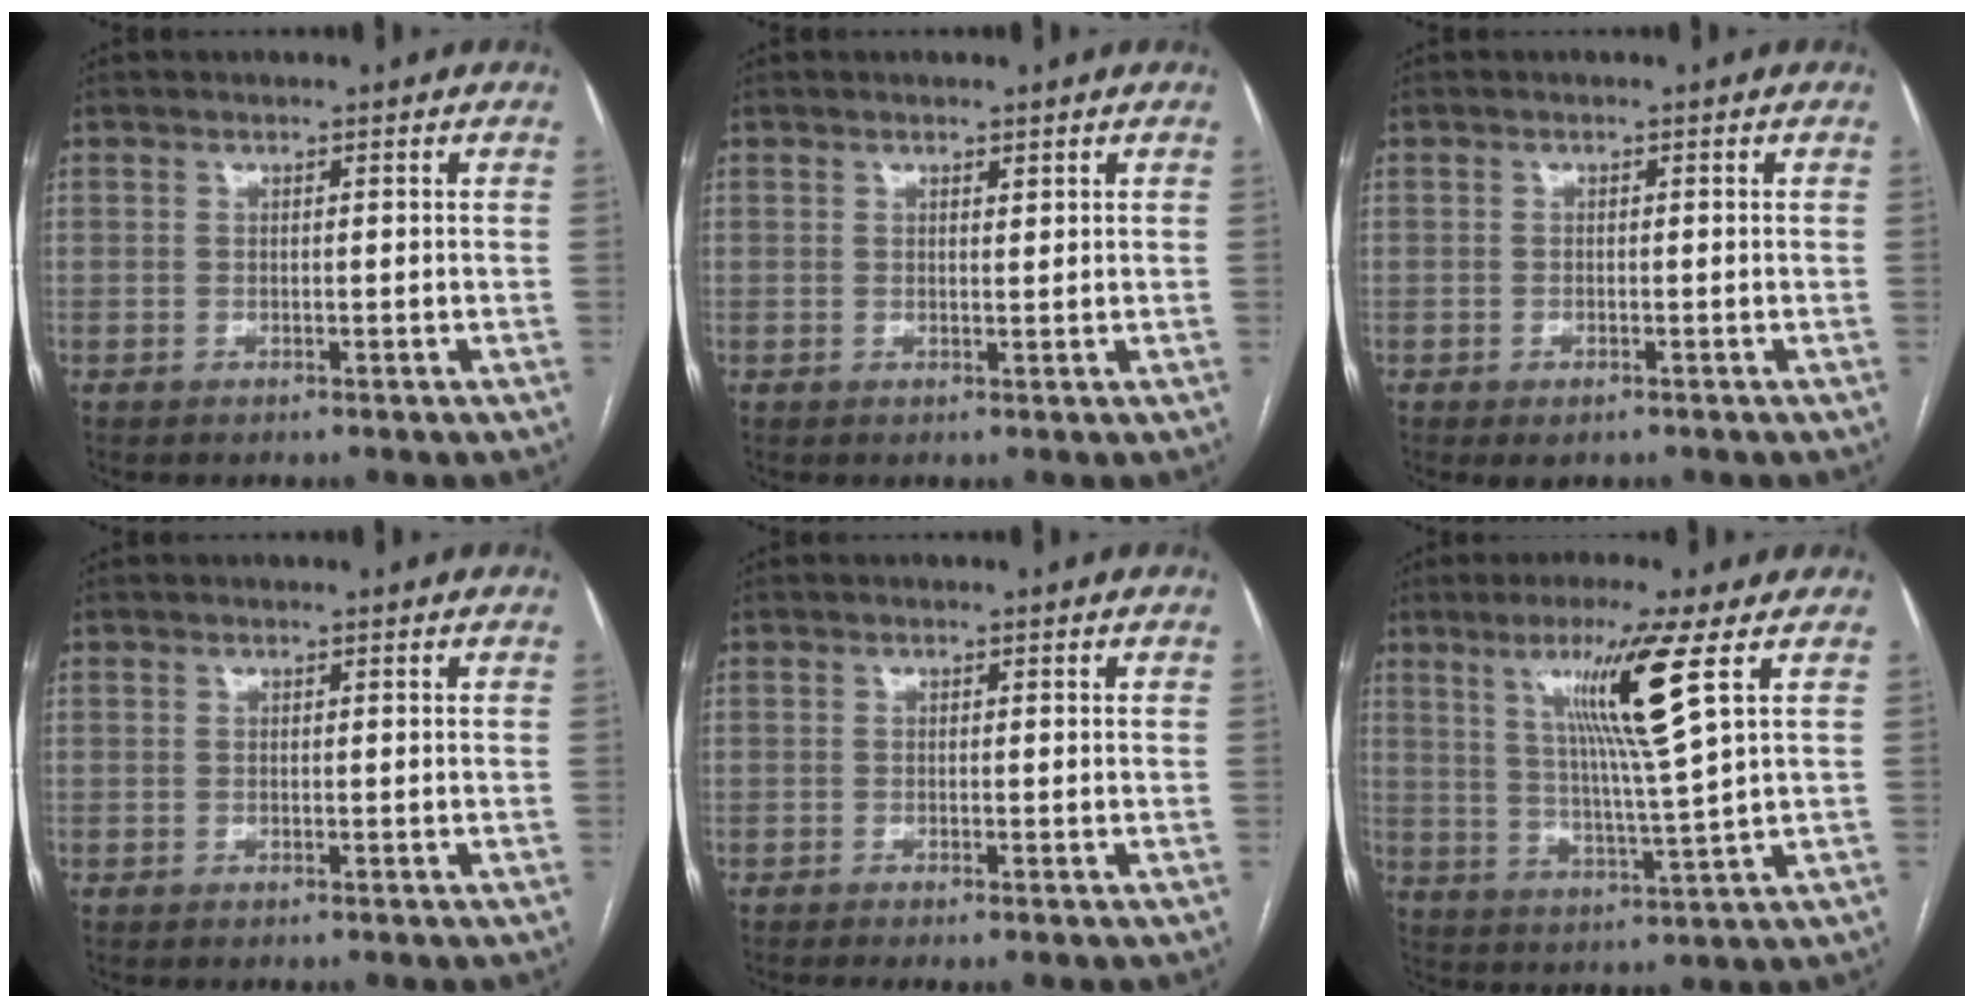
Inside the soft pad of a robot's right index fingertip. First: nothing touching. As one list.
[{"total": 0.8, "force": [0.6, 0.3, 0.5], "torque": [-0.011, -0.004, 0.010]}, {"total": 1.7, "force": [-1.0, 0.8, 1.1], "torque": [-0.016, -0.001, -0.007]}, {"total": 0.0}, {"total": 1.2, "force": [-0.8, 0.1, 0.9], "torque": [-0.019, -0.002, -0.015]}, {"total": 10.9, "force": [4.6, -2.1, 9.6], "torque": [-0.170, -0.012, 0.087]}]